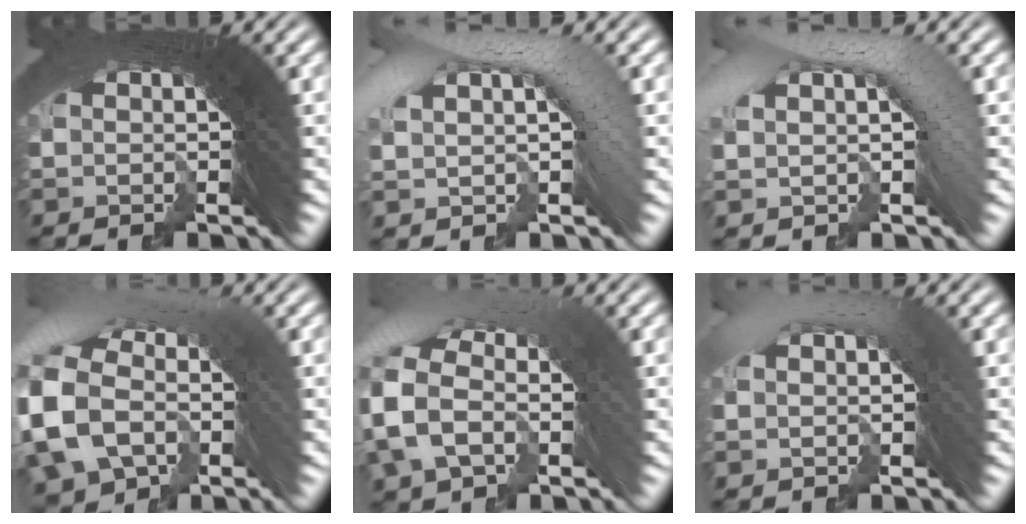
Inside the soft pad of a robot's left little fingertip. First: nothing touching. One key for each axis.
{"total": 4.0, "fx": 1.2, "fy": 1.3, "fz": 3.6, "tx": -0.055, "ty": 0.029, "tz": 0.020}
{"total": 3.6, "fx": 1.2, "fy": 1.1, "fz": 3.2, "tx": -0.051, "ty": 0.029, "tz": 0.018}
{"total": 6.5, "fx": -1.0, "fy": 4.9, "fz": 4.1, "tx": -0.093, "ty": 0.012, "tz": -0.023}
{"total": 4.8, "fx": 0.2, "fy": 3.4, "fz": 3.4, "tx": -0.061, "ty": 0.035, "tz": -0.010}
{"total": 1.2, "fx": 0.5, "fy": -0.3, "fz": 1.0, "tx": -0.003, "ty": 0.030, "tz": 0.003}